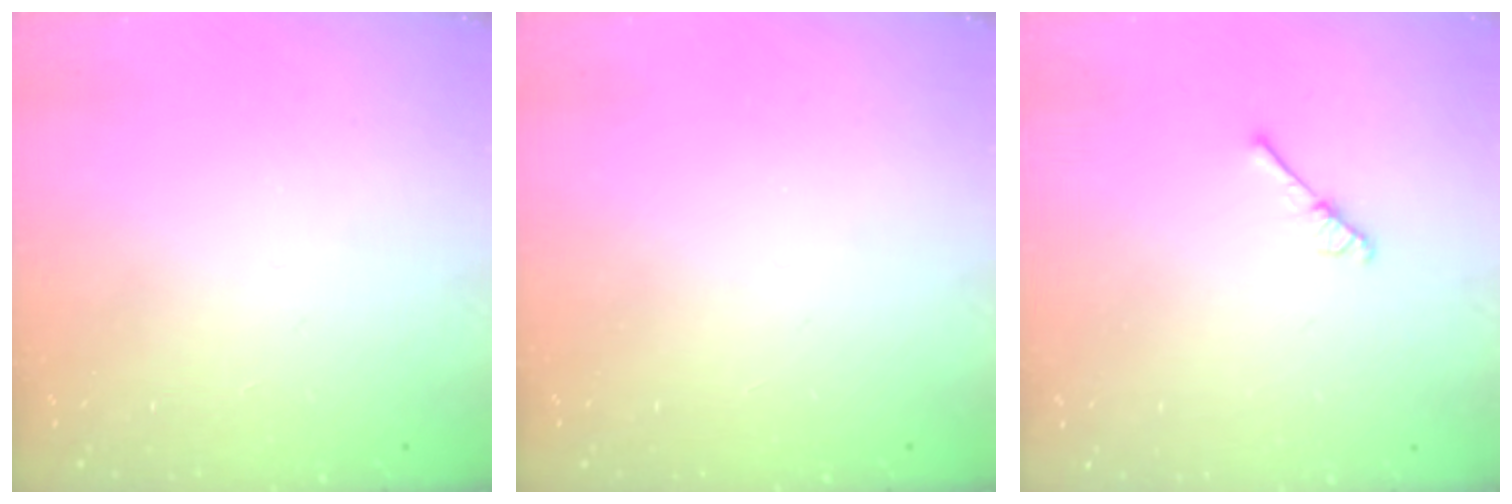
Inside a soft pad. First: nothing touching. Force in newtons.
{"total": 0.0}
{"total": 2.9, "press": 2.9, "slide": 0.3}